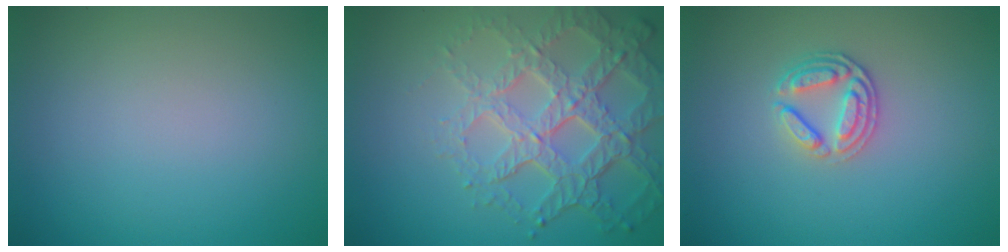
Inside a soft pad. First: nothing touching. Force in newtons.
{"total": 7.0, "press": 5.0, "slide": 4.9}
{"total": 2.7, "press": 2.5, "slide": 1.0}